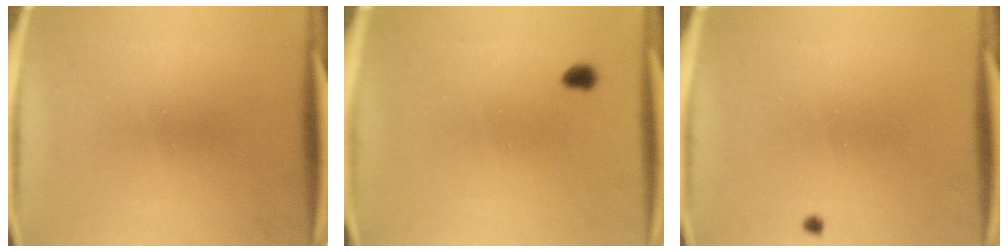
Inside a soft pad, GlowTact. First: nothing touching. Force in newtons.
{"total": 1.3}
{"total": 0.5}